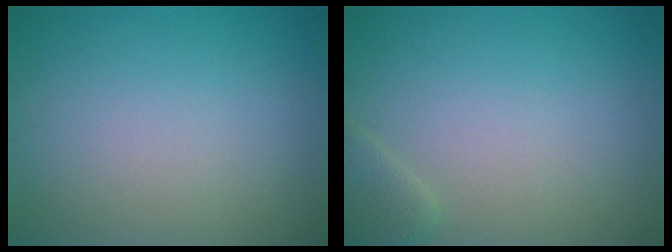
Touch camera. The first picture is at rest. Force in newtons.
{"total": 1.6, "press": 1.6, "slide": 0.1}